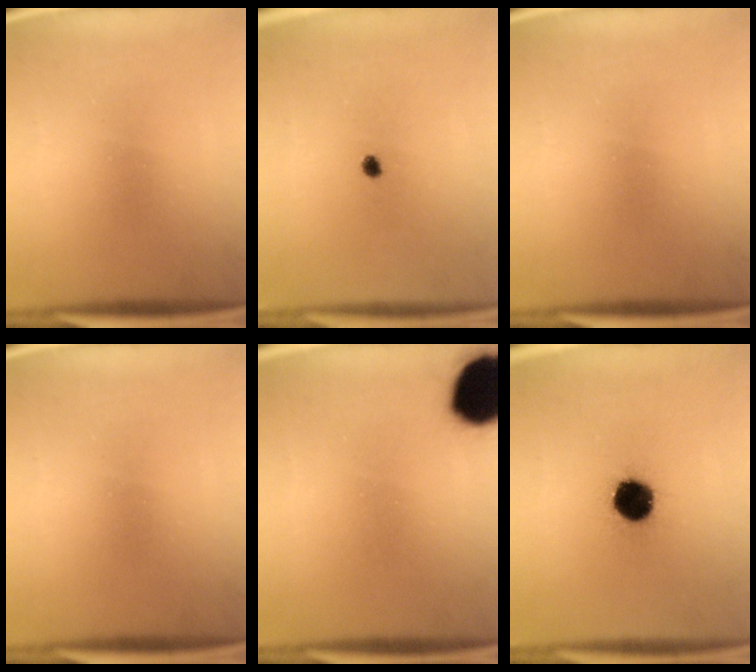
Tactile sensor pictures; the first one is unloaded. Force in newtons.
{"total": 1.2}
{"total": 0.0}
{"total": 0.0}
{"total": 17.0}
{"total": 12.3}